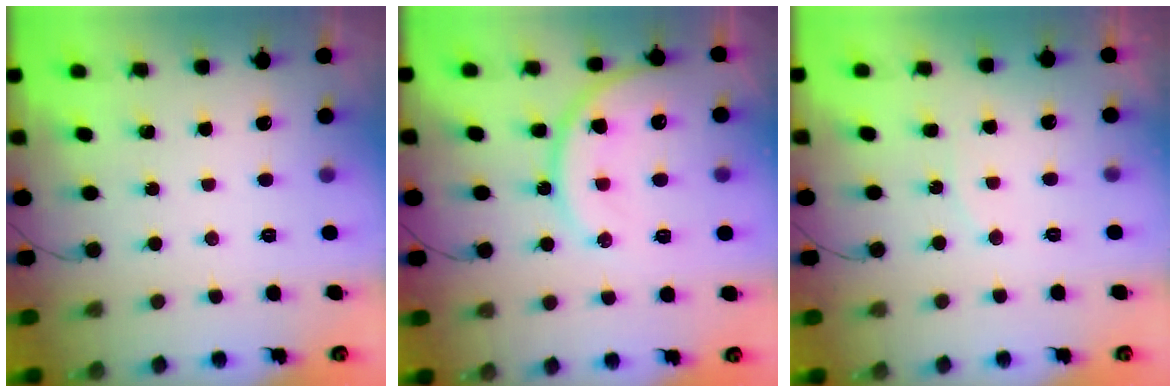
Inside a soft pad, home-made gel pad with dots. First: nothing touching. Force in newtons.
{"total": 15.9, "press": 15.9, "slide": 1.4}
{"total": 4.5, "press": 4.5, "slide": 0.5}